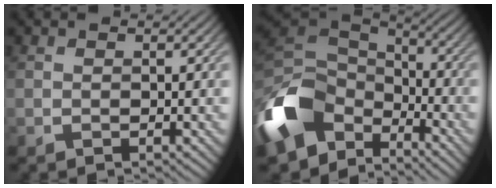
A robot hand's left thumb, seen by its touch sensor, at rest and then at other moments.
{"total": 14.4, "force": [-6.5, 9.9, 8.2], "torque": [-0.239, -0.024, -0.122]}